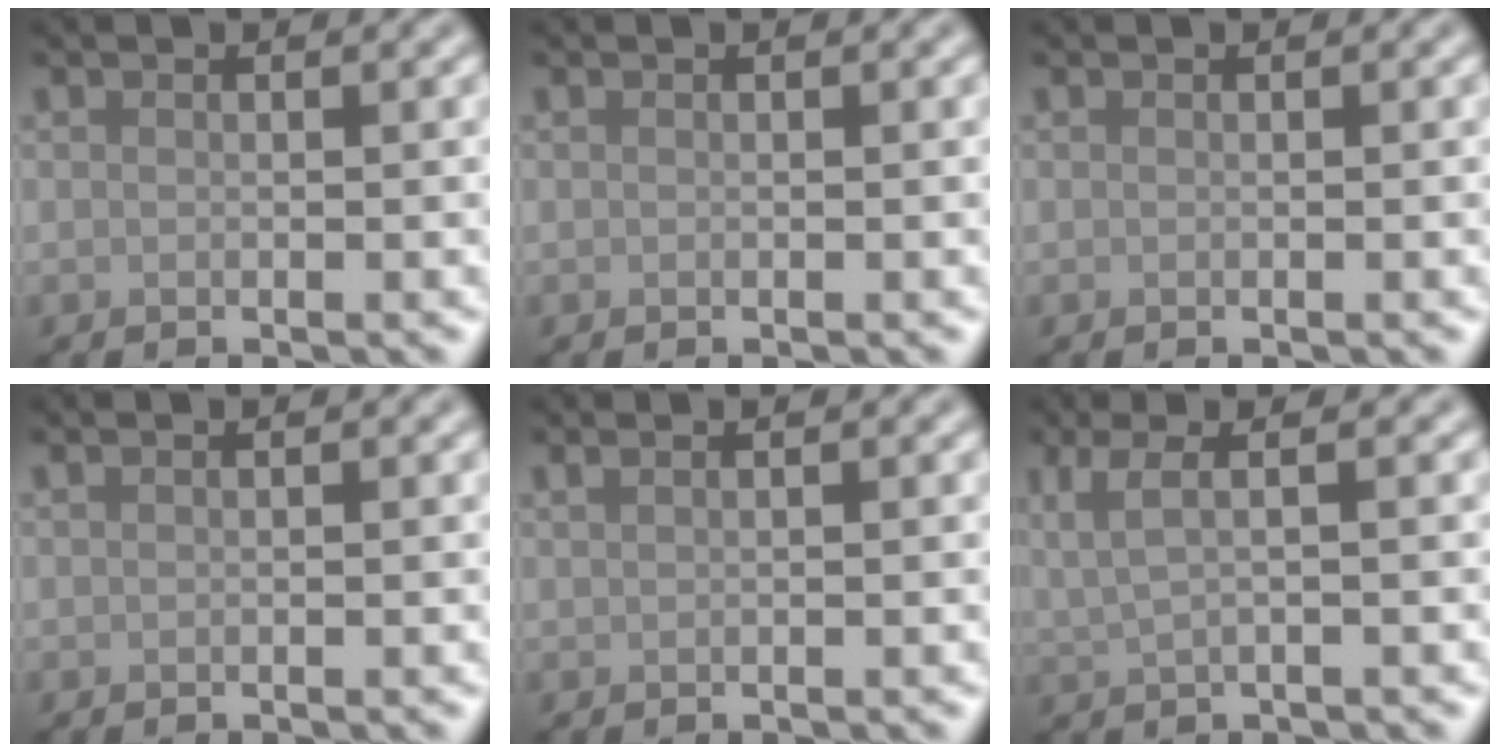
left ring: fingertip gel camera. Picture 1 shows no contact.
{"total": 0.0}
{"total": 0.0}
{"total": 0.7, "force": [0.4, 0.3, 0.5], "torque": [-0.008, 0.004, 0.004]}
{"total": 1.6, "force": [1.0, 0.8, 1.0], "torque": [-0.012, -0.002, 0.006]}
{"total": 2.8, "force": [1.2, 0.8, 2.3], "torque": [-0.047, -0.001, 0.019]}